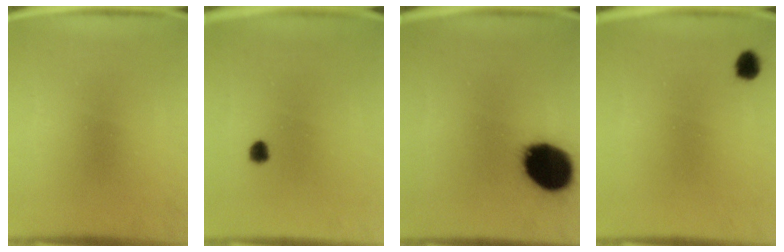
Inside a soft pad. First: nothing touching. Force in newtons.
{"total": 2.3}
{"total": 19.1}
{"total": 2.4}